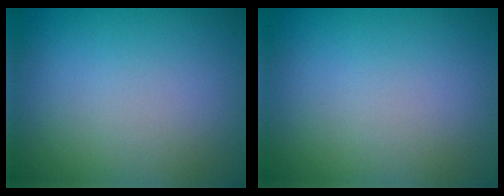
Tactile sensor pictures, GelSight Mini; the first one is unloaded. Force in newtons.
{"total": 0.0}